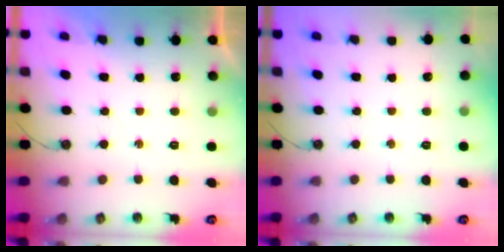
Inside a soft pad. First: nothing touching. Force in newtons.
{"total": 0.0}